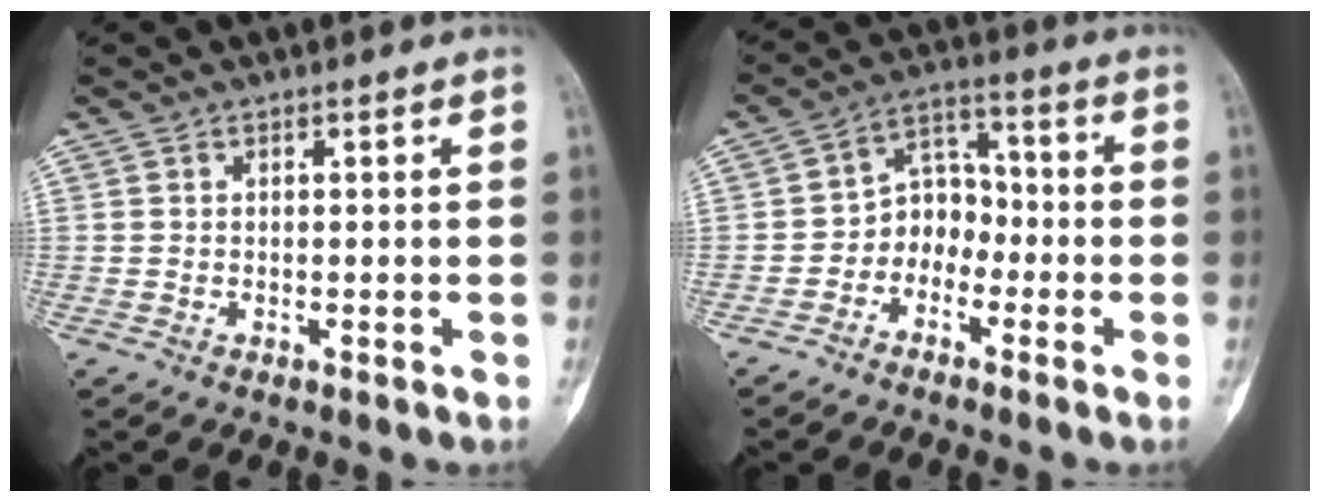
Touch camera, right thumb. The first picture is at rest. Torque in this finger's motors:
{"motor_torque": [0.13, 0.14, 0.53, -0.39, -0.06]}